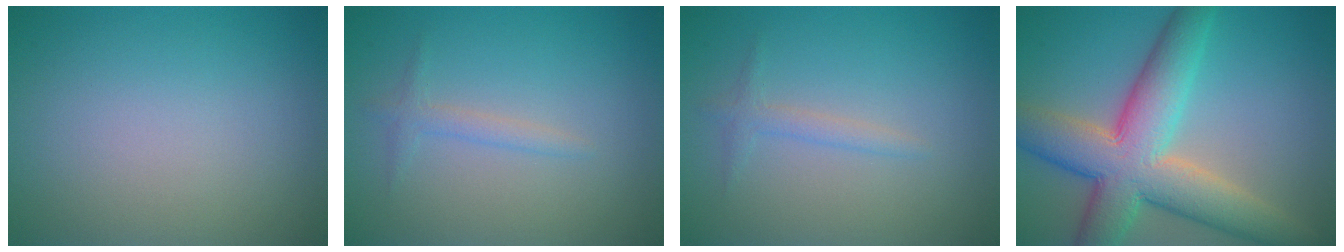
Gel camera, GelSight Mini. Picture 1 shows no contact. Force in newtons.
{"total": 1.3, "press": 1.3, "slide": 0.0}
{"total": 1.3, "press": 1.3, "slide": 0.0}
{"total": 9.9, "press": 9.9, "slide": 0.6}